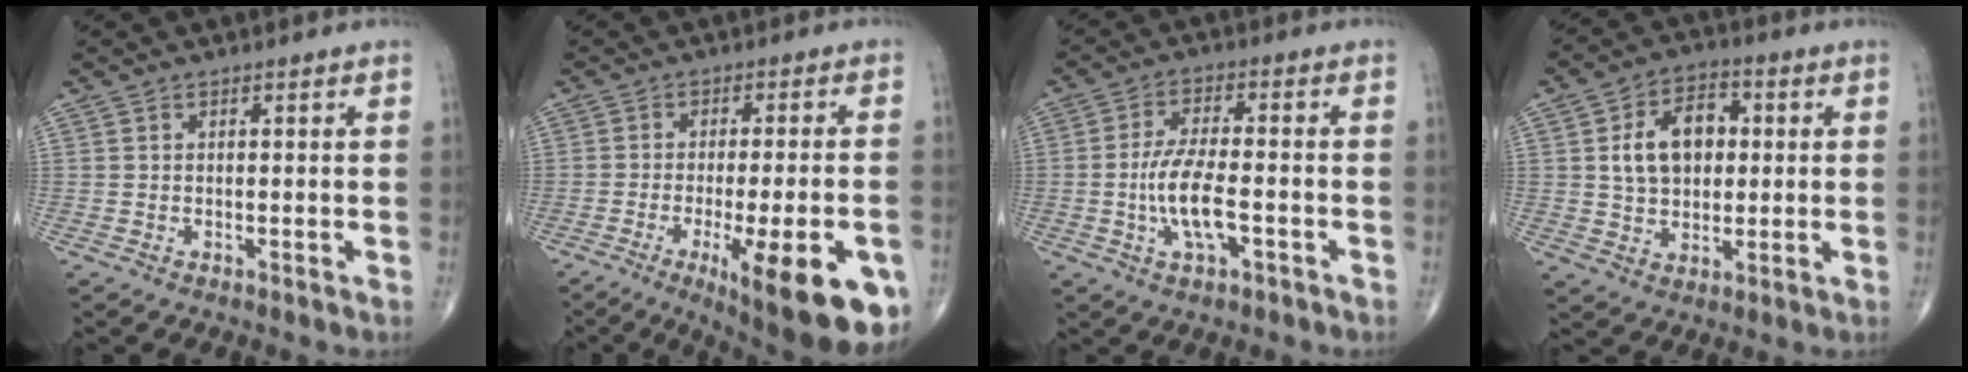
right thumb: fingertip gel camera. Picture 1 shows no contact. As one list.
[{"total": 20.9, "force": [-9.0, 5.9, 18.0], "torque": [-0.193, 0.007, -0.115]}, {"total": 8.6, "force": [-2.3, 3.4, 7.6], "torque": [-0.150, 0.014, -0.043]}, {"total": 11.3, "force": [1.6, 7.7, 8.1], "torque": [-0.109, 0.011, 0.026]}]